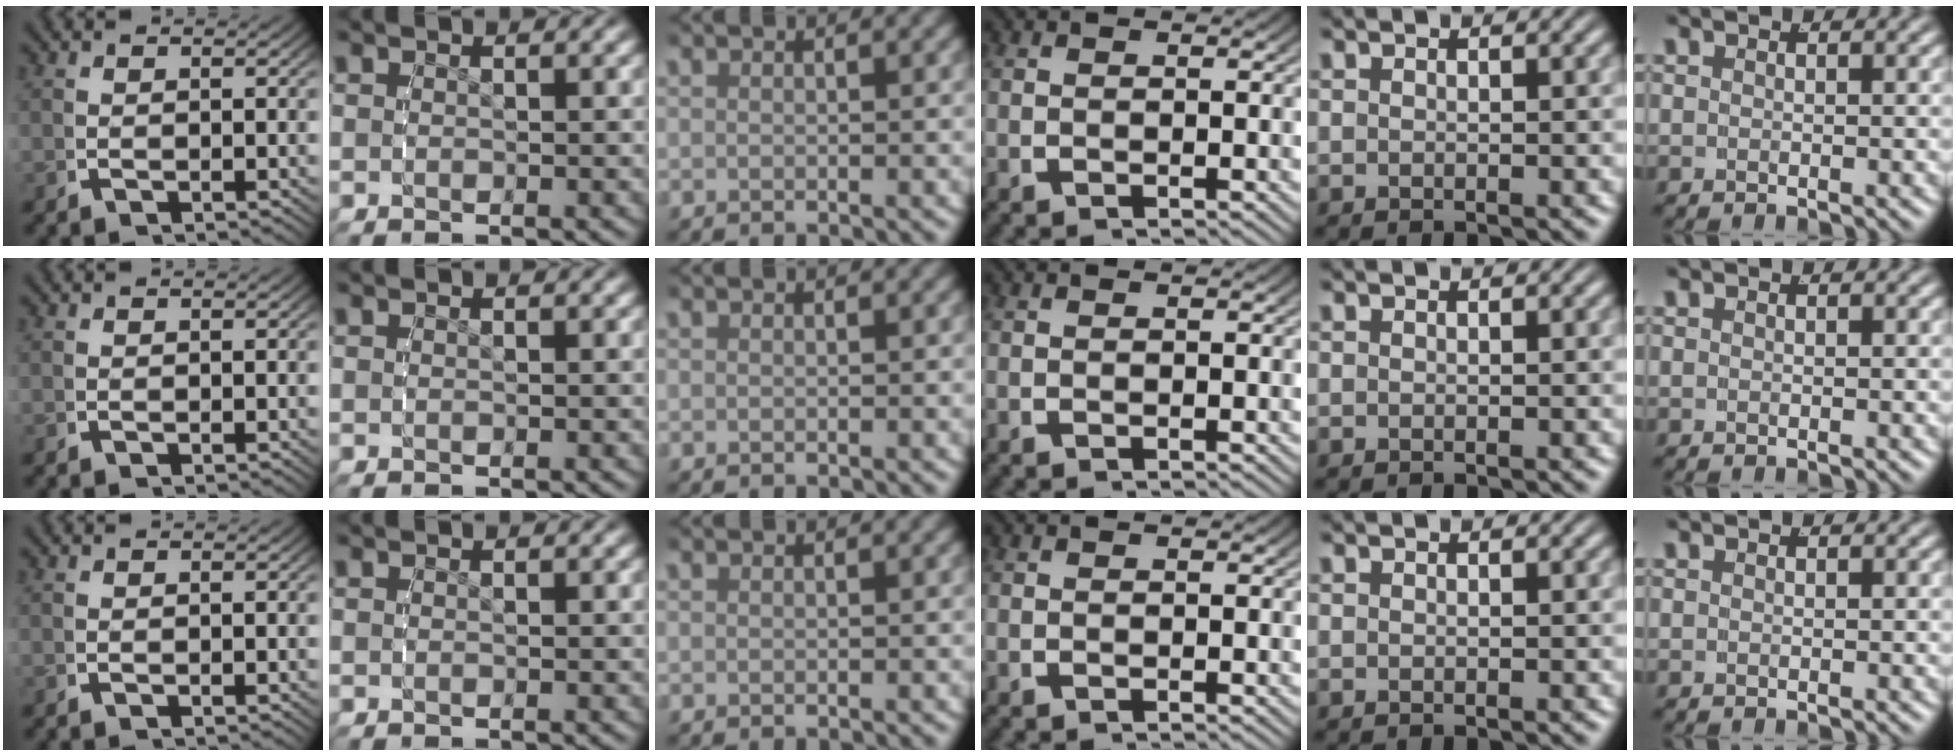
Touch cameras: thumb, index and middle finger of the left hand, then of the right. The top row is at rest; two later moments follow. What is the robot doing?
{"motion": "reach", "object": "napkin"}